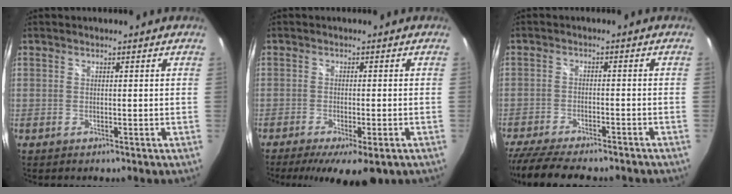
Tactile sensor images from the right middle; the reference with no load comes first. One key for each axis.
{"total": 9.8, "fx": -6.4, "fy": 2.3, "fz": 7.0, "tx": -0.137, "ty": -0.033, "tz": -0.095}
{"total": 15.7, "fx": -13.2, "fy": 3.8, "fz": 7.6, "tx": -0.160, "ty": -0.032, "tz": -0.204}